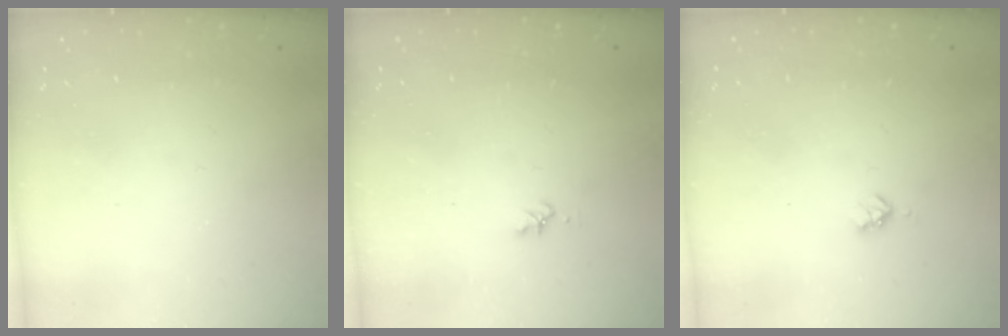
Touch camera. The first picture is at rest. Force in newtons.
{"total": 1.6, "press": 1.6, "slide": 0.3}
{"total": 2.9, "press": 2.9, "slide": 0.5}